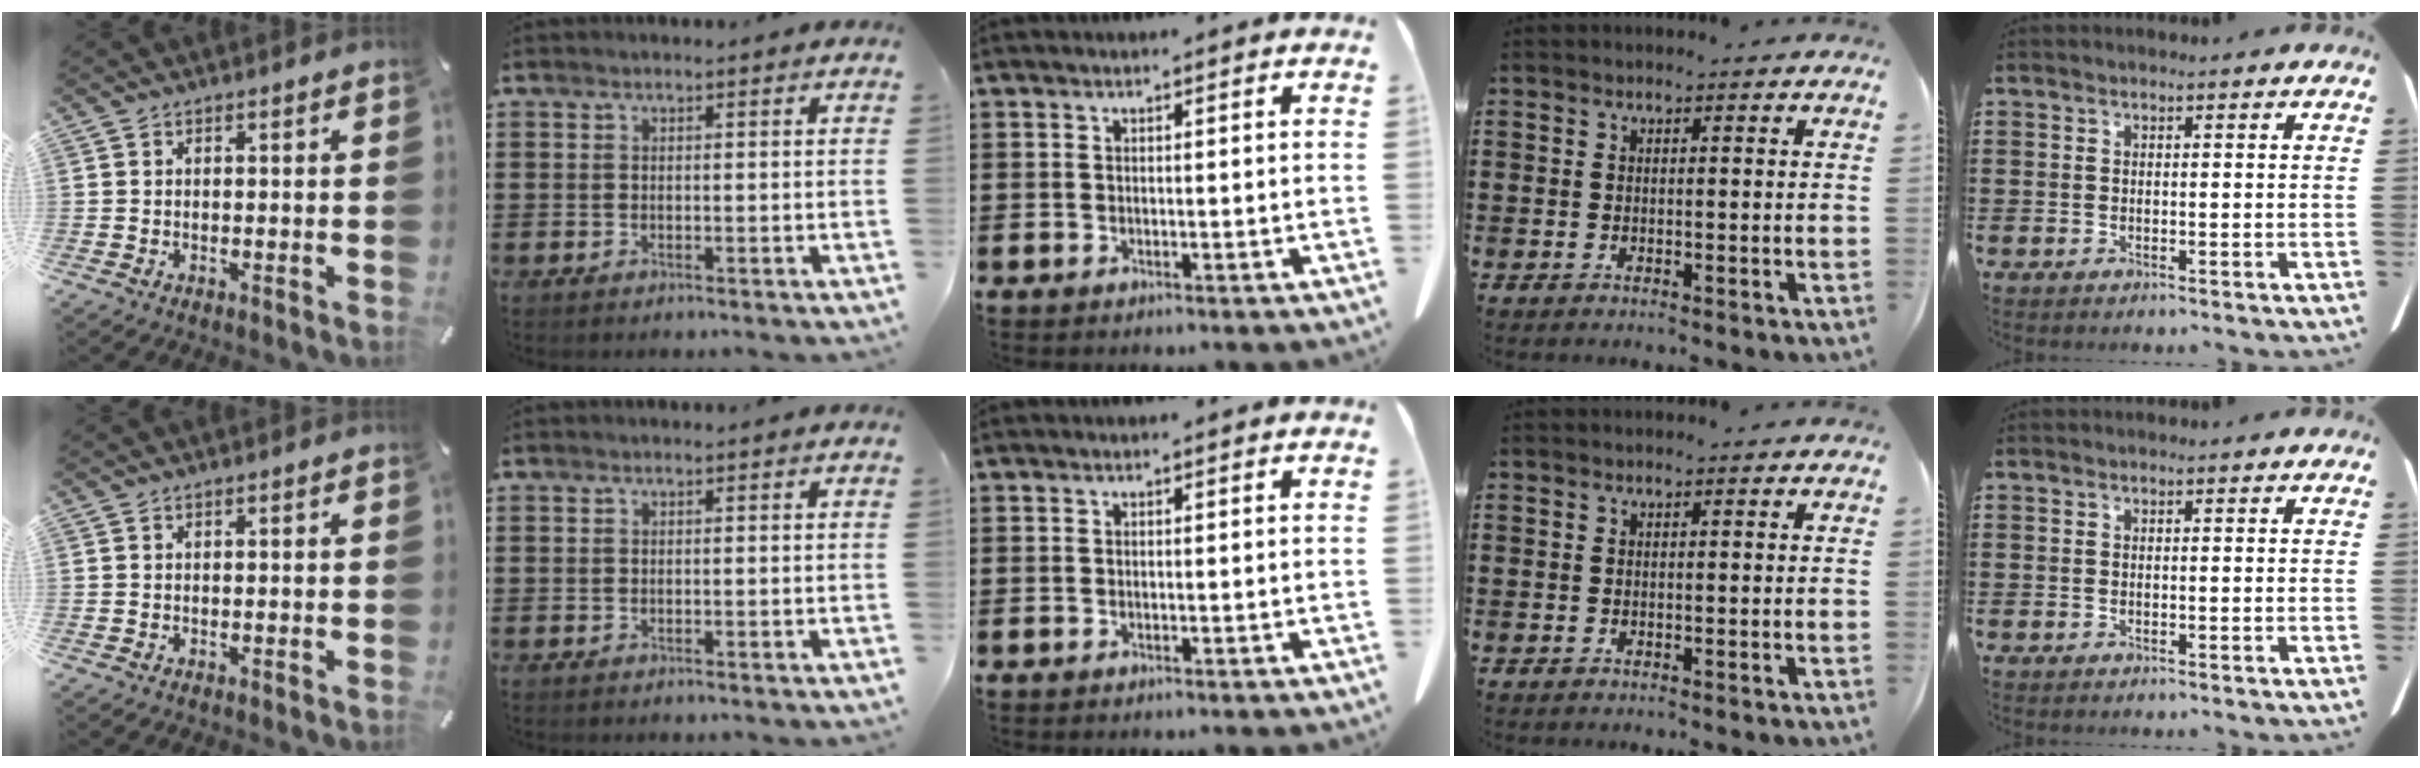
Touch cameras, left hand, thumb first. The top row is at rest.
{}